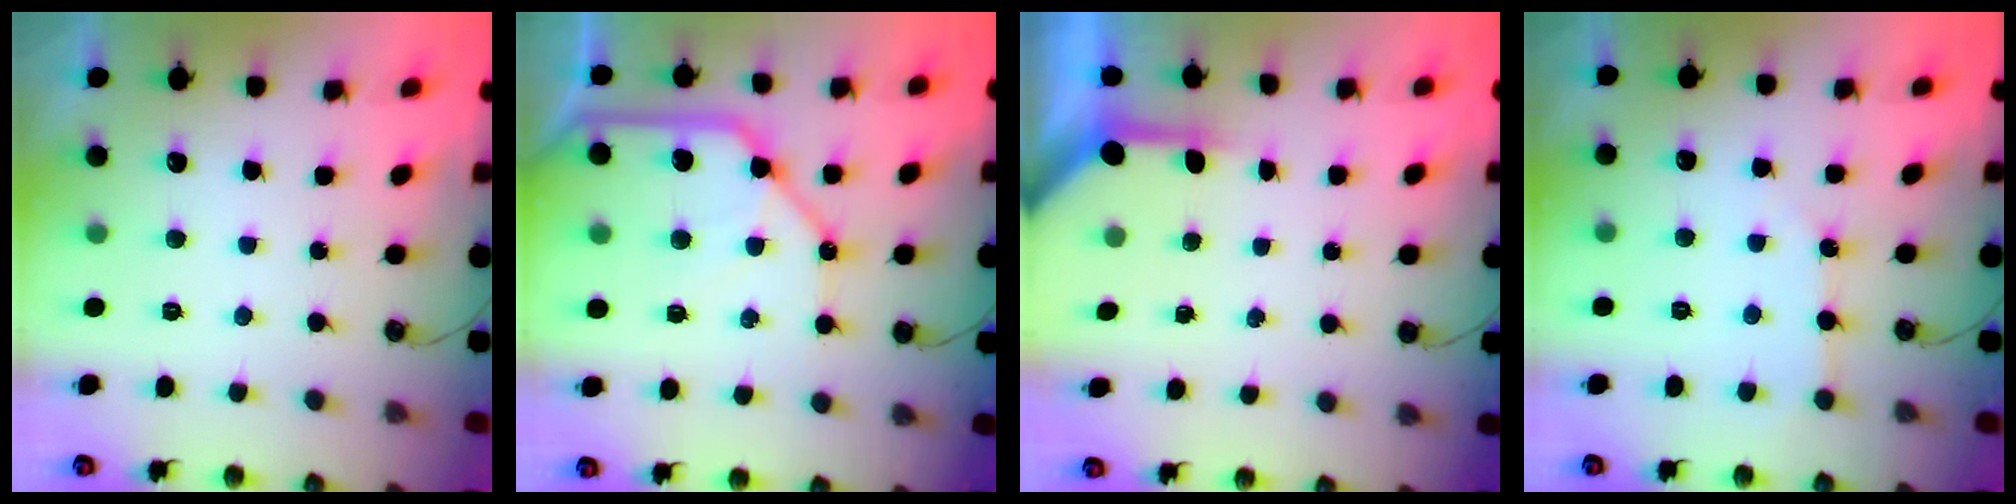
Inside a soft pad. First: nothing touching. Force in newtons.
{"total": 16.9, "press": 16.8, "slide": 1.8}
{"total": 3.5, "press": 3.5, "slide": 0.4}
{"total": 2.1, "press": 2.0, "slide": 0.3}